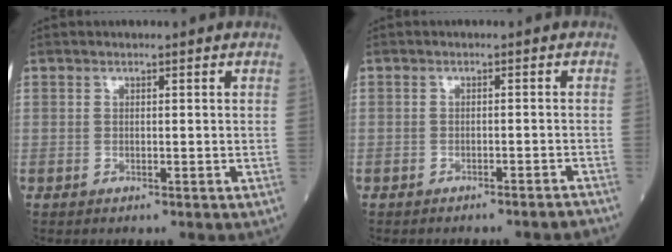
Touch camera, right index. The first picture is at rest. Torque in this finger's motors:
{"motor_torque": [-0.75, -0.69, -0.43, -0.21]}